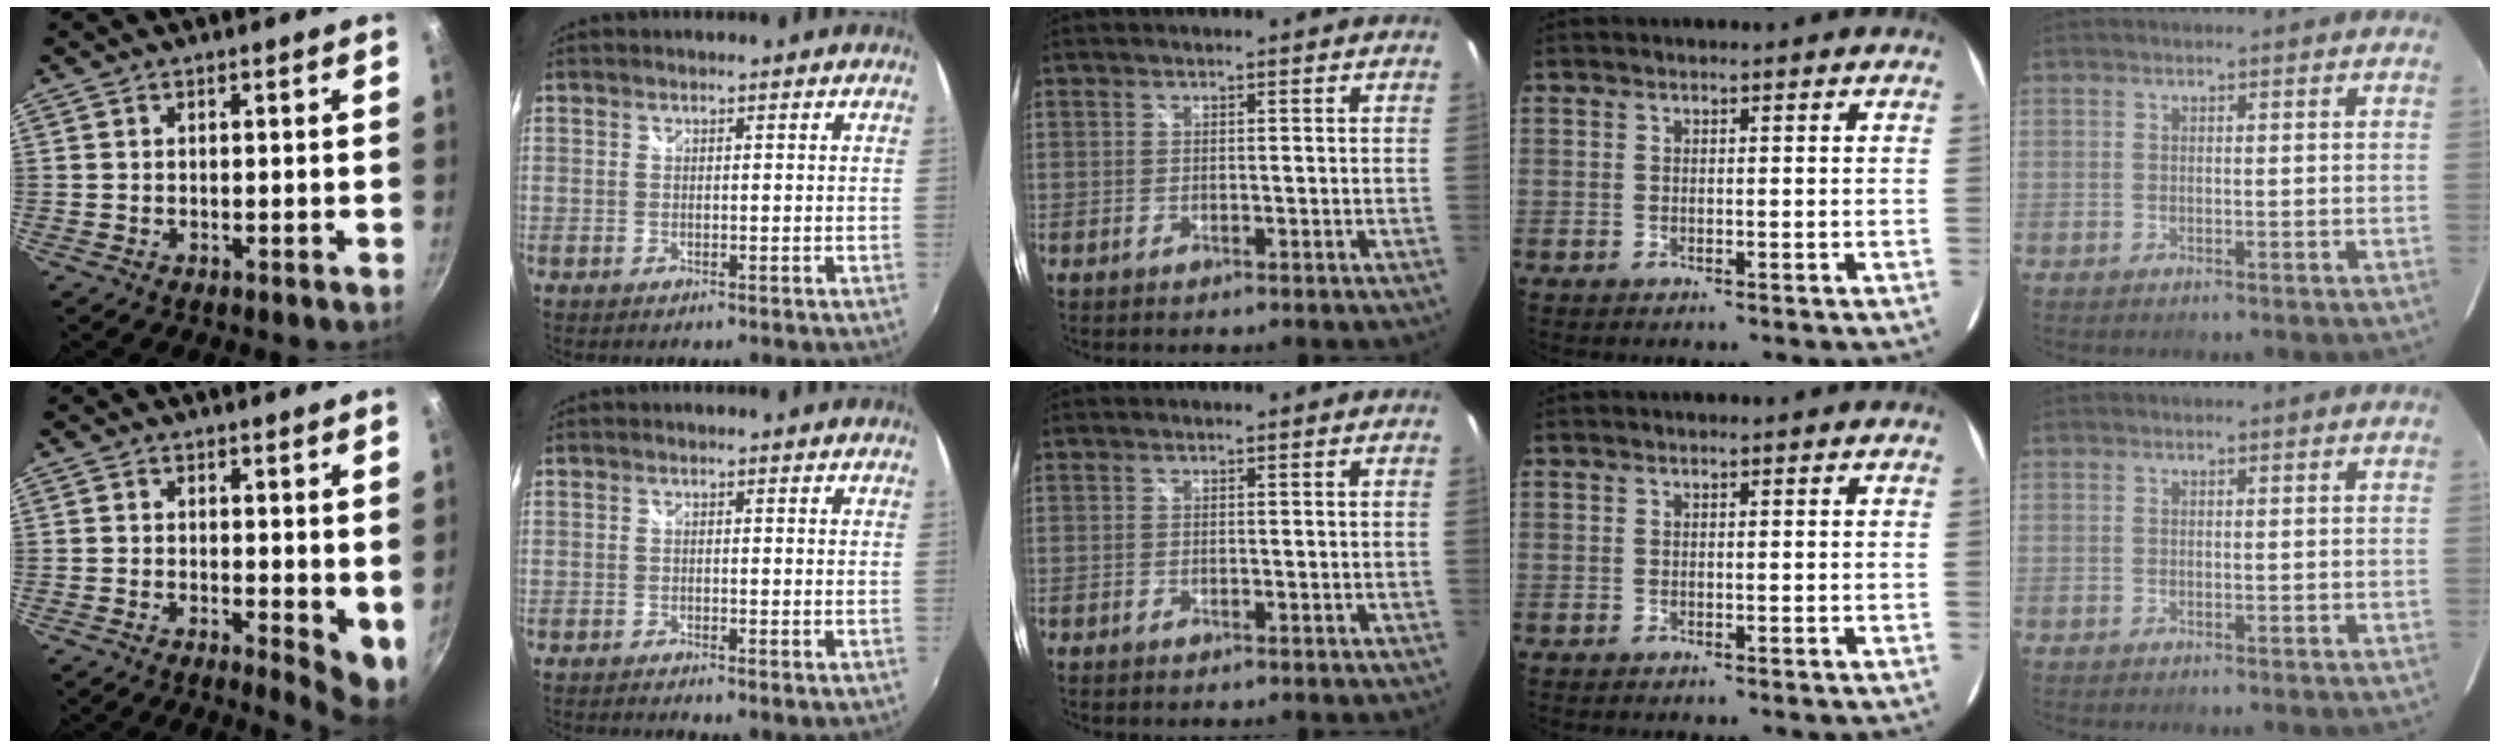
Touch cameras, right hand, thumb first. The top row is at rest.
{"thumb": {"total": 5.5, "force": [0.5, 2.2, 5.0], "torque": [-0.059, -0.011, 0.007]}, "index": {"total": 2.6, "force": [-1.6, 0.5, 1.9], "torque": [-0.035, -0.011, -0.025]}}